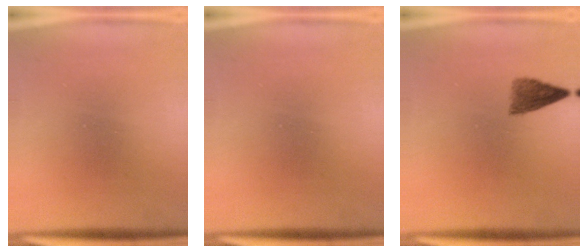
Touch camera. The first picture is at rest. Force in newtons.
{"total": 0.0}
{"total": 3.0}